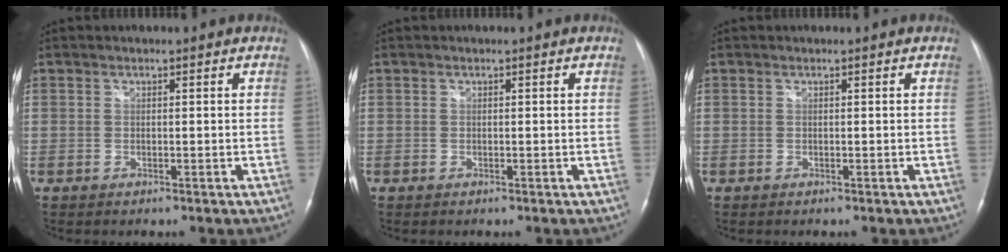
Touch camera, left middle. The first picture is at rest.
{"total": 0.0}
{"total": 0.0}